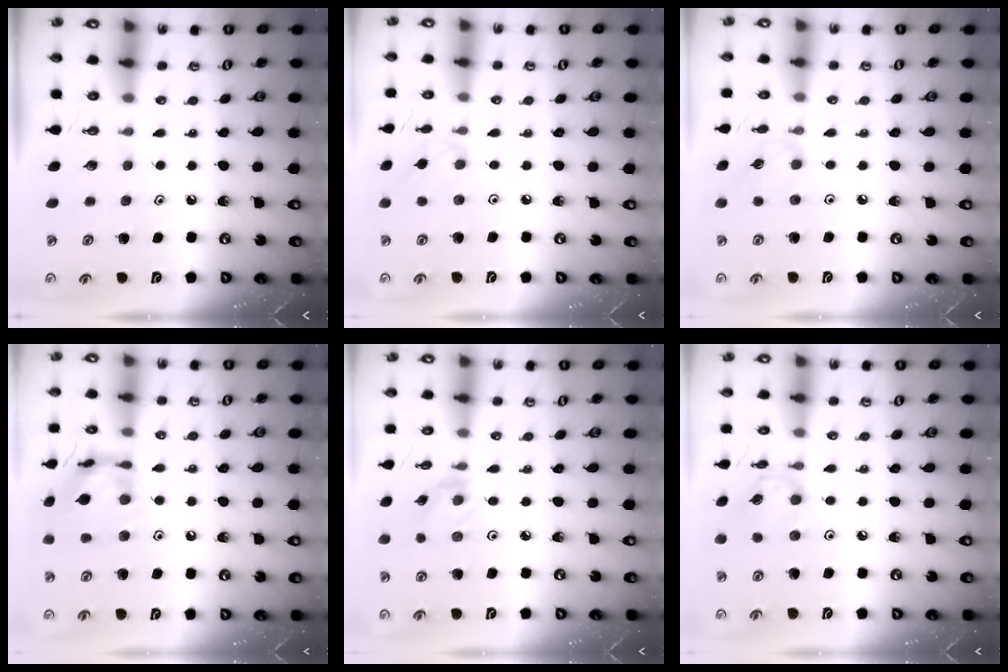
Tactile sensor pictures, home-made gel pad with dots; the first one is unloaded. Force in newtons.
{"total": 1.4, "press": 1.4, "slide": 0.4}
{"total": 2.4, "press": 2.4, "slide": 0.3}
{"total": 12.8, "press": 12.8, "slide": 0.9}
{"total": 0.5, "press": 0.5, "slide": 0.1}
{"total": 7.8, "press": 7.8, "slide": 0.5}